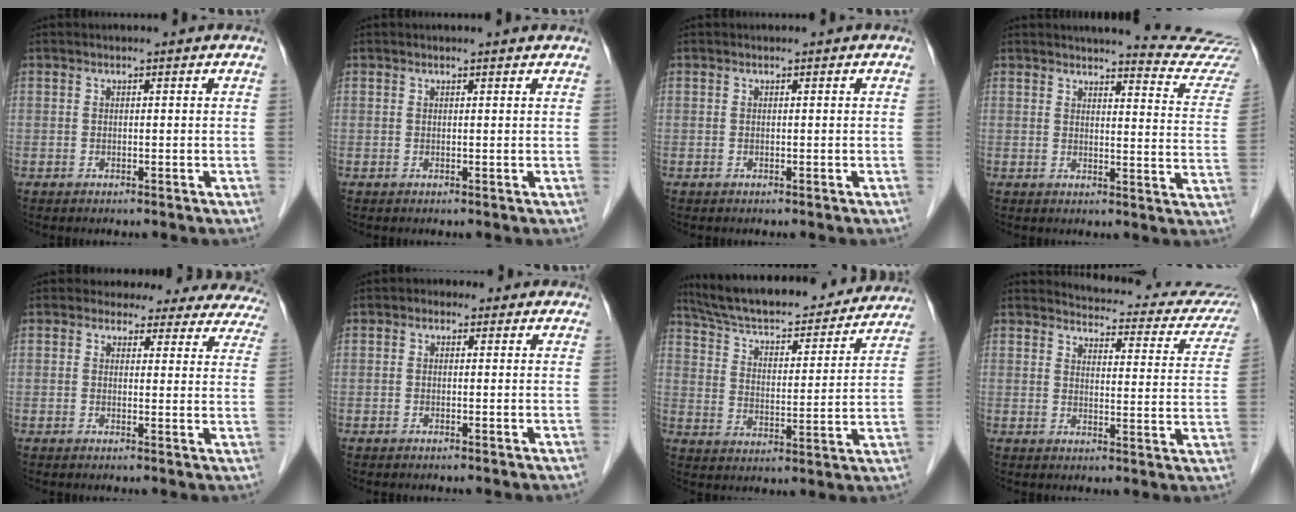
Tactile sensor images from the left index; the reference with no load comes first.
{"total": 1.3, "force": [1.2, -0.1, 0.5], "torque": [-0.014, 0.005, 0.014]}
{"total": 0.0}
{"total": 15.0, "force": [14.6, -0.4, 3.5], "torque": [-0.032, -0.103, 0.142]}
{"total": 15.6, "force": [14.2, 5.9, 2.7], "torque": [-0.001, -0.026, 0.128]}
{"total": 1.8, "force": [0.6, 1.5, 0.8], "torque": [-0.010, 0.016, -0.001]}
{"total": 25.6, "force": [23.0, 5.9, 9.6], "torque": [-0.157, -0.001, 0.315]}
{"total": 18.9, "force": [18.1, 3.6, 4.1], "torque": [-0.023, -0.068, 0.179]}